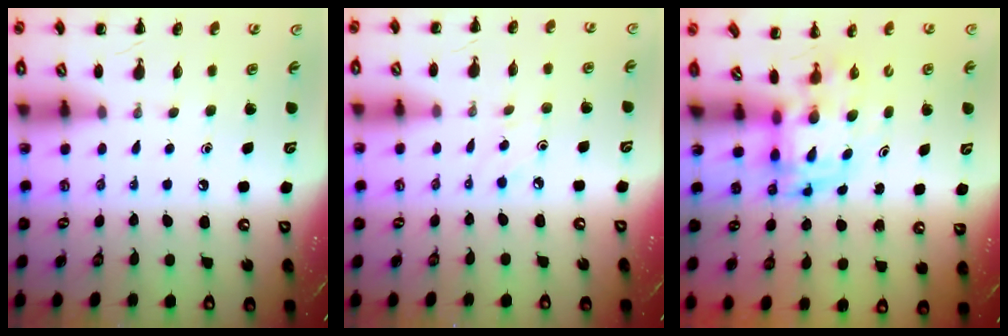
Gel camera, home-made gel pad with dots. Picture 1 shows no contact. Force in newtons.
{"total": 2.5, "press": 2.3, "slide": 0.9}
{"total": 3.7, "press": 3.6, "slide": 0.8}